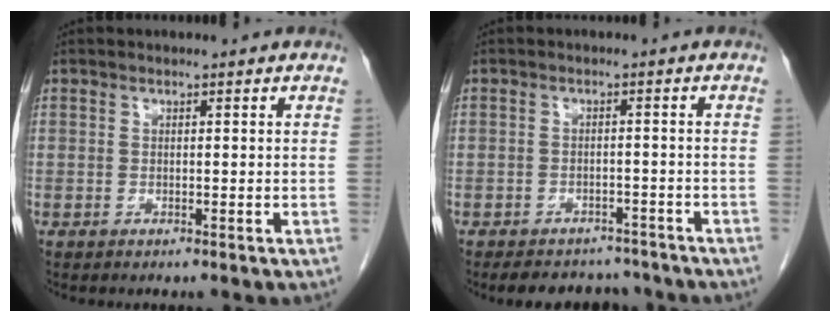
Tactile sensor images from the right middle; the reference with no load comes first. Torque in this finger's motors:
{"motor_torque": [0.69, -0.58, -0.01, -0.01]}